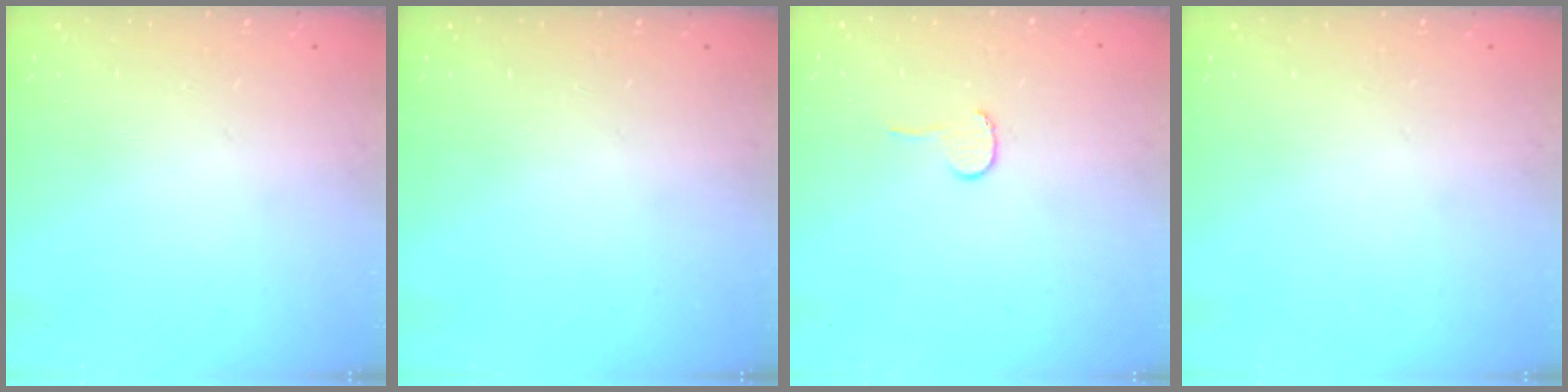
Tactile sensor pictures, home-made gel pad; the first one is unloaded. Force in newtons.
{"total": 0.0}
{"total": 3.9, "press": 3.9, "slide": 0.3}
{"total": 0.0}